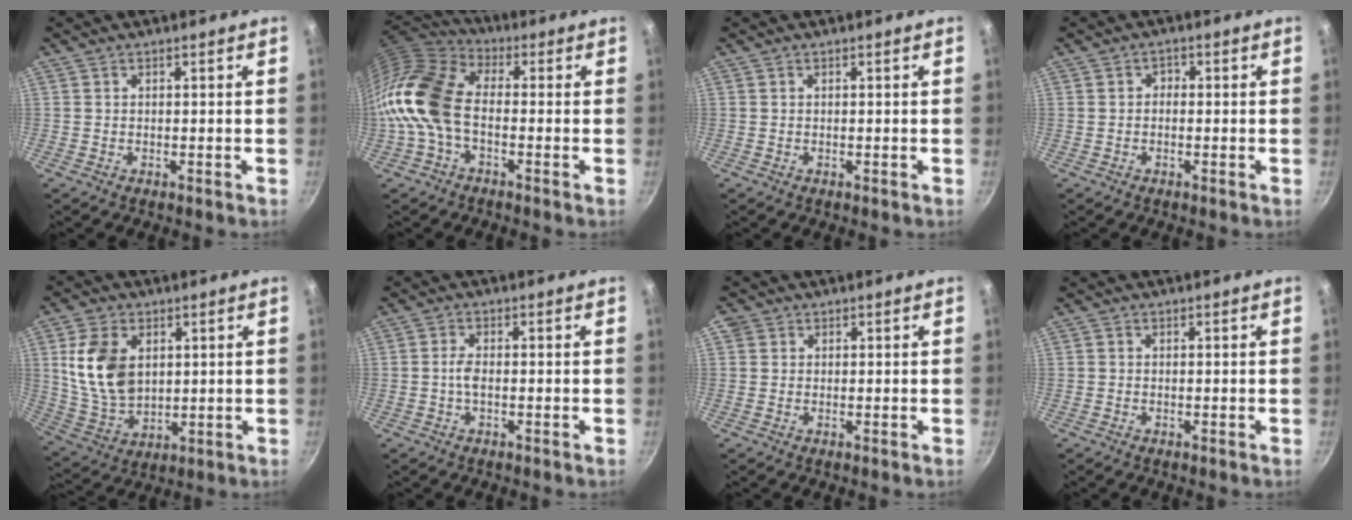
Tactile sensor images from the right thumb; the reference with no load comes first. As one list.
[{"total": 14.3, "force": [-2.6, 8.5, 11.2], "torque": [-0.210, 0.033, -0.070]}, {"total": 0.0}, {"total": 1.4, "force": [-0.2, 1.1, 0.8], "torque": [-0.011, 0.008, -0.007]}, {"total": 13.2, "force": [3.1, 8.9, 9.1], "torque": [-0.157, -0.022, 0.073]}, {"total": 2.3, "force": [-0.4, 0.9, 2.0], "torque": [-0.047, 0.007, -0.011]}, {"total": 1.2, "force": [0.4, 1.1, 0.2], "torque": [0.002, 0.001, 0.001]}, {"total": 0.0}]